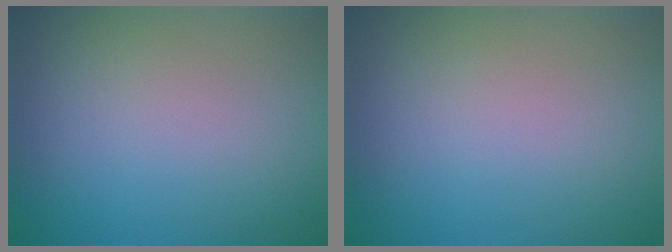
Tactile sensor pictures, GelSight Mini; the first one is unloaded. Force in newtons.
{"total": 0.0}